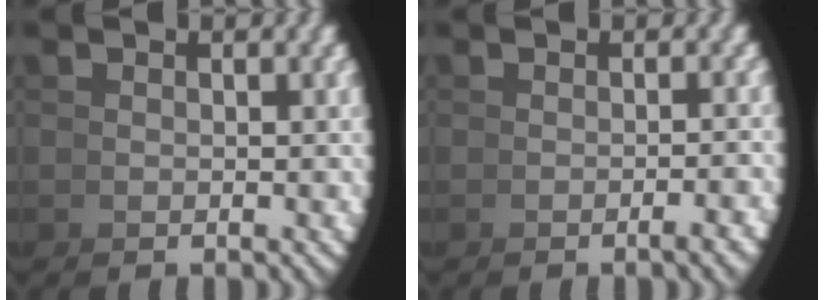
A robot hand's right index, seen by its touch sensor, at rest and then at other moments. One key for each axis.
{"total": 1.9, "fx": -1.0, "fy": 0.5, "fz": 1.6, "tx": -0.011, "ty": 0.015, "tz": -0.021}